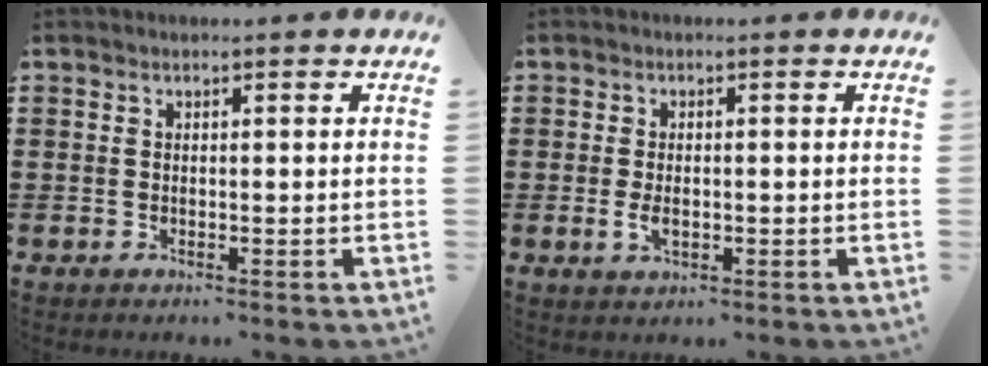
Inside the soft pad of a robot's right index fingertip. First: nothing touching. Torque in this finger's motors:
{"motor_torque": [1.51, 0.63, 0.22, 0.03]}